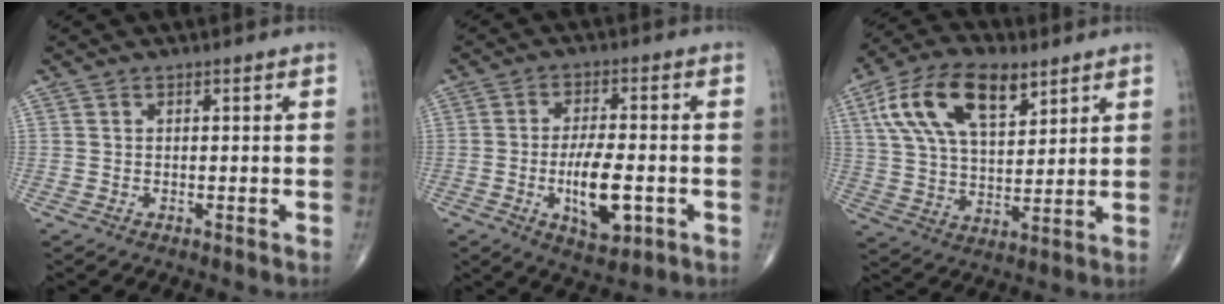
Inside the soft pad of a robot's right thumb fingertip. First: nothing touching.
{"total": 10.2, "force": [-2.5, 4.0, 9.0], "torque": [-0.148, 0.003, -0.037]}
{"total": 17.4, "force": [8.2, 8.7, 12.7], "torque": [-0.217, -0.012, 0.149]}